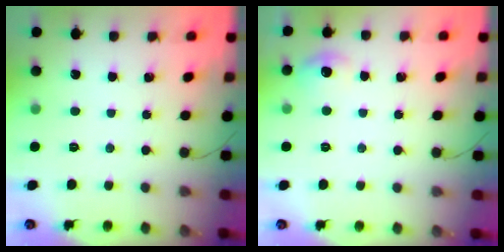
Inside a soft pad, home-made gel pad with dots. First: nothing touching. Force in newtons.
{"total": 6.8, "press": 6.6, "slide": 1.7}